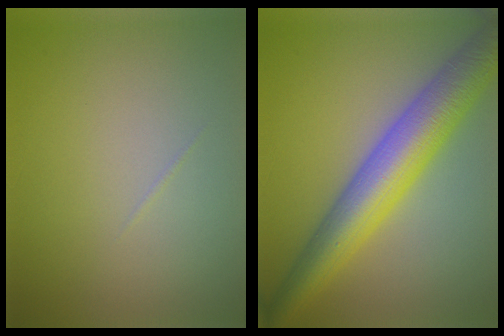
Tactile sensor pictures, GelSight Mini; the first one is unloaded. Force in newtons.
{"total": 8.7, "press": 8.7, "slide": 0.1}